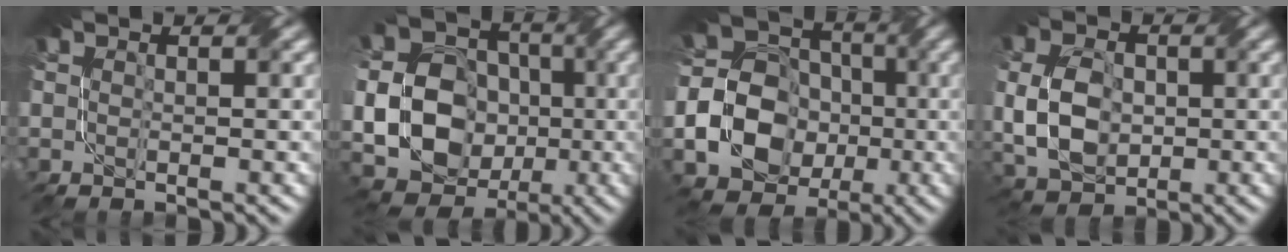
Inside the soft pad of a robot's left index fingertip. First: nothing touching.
{"total": 15.8, "force": [-2.6, 13.6, 7.6], "torque": [-0.161, -0.016, -0.065]}
{"total": 15.0, "force": [-4.4, 13.0, 6.3], "torque": [-0.132, -0.019, -0.098]}
{"total": 6.9, "force": [-1.2, 4.7, 4.9], "torque": [-0.110, -0.005, -0.030]}